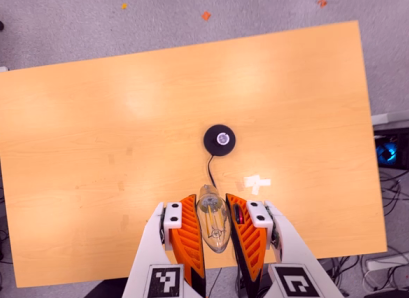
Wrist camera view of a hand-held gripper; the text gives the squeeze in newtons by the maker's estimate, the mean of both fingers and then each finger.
{"total": 18.2, "left": 19.7, "right": 16.8}